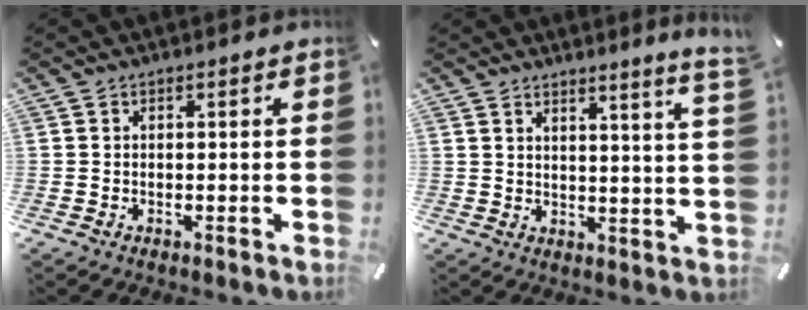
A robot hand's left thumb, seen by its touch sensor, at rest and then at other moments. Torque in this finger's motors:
{"motor_torque": [0.75, -0.85, 0.31, -0.74, 0.07]}